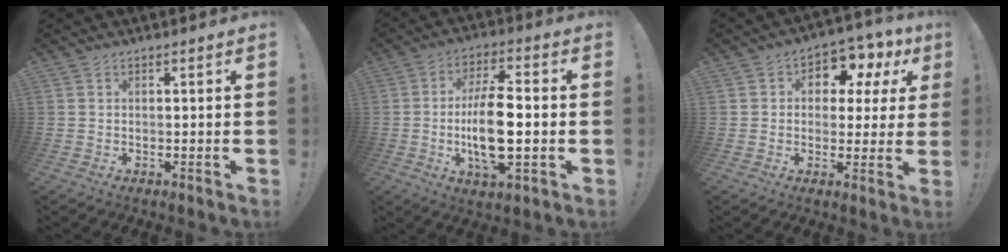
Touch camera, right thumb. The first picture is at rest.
{"total": 14.5, "force": [-1.8, 5.6, 13.3], "torque": [-0.252, -0.005, -0.042]}
{"total": 7.6, "force": [3.8, 5.2, 4.1], "torque": [-0.053, -0.033, 0.068]}